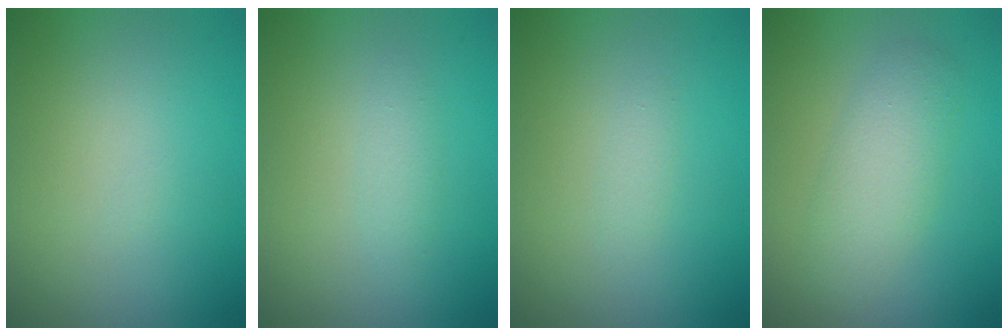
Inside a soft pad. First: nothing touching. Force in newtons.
{"total": 1.1, "press": 1.1, "slide": 0.1}
{"total": 0.8, "press": 0.8, "slide": 0.0}
{"total": 3.4, "press": 3.4, "slide": 0.2}